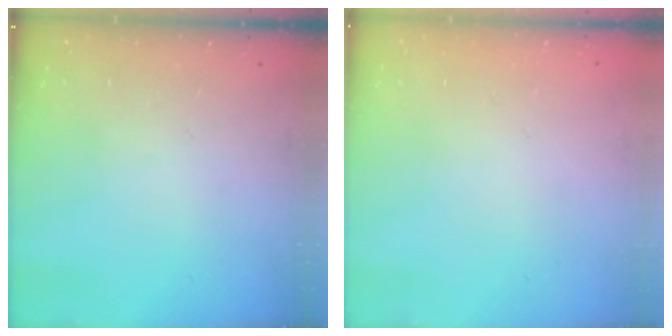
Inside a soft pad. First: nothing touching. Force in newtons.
{"total": 1.7, "press": 1.7, "slide": 0.2}